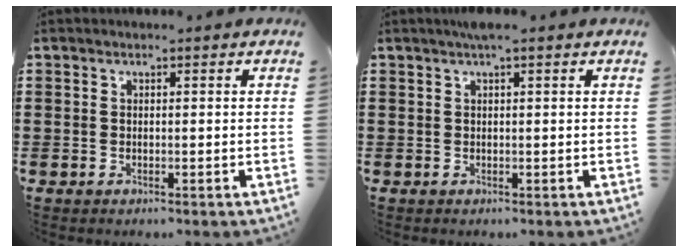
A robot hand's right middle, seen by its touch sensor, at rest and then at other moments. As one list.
[{"total": 1.1, "force": [0.6, 0.0, 0.9], "torque": [-0.020, 0.001, 0.011]}]